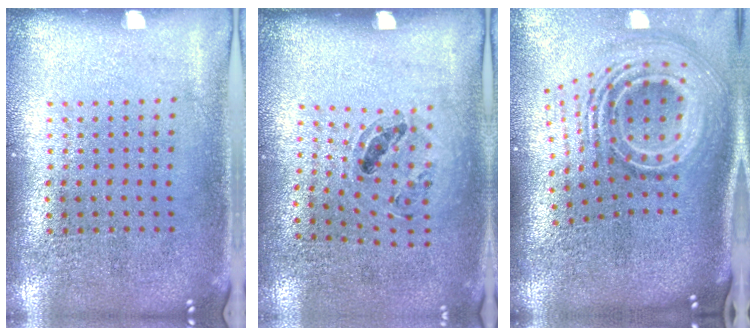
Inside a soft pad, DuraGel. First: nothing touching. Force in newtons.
{"total": 1.0, "press": 0.8, "slide": 0.5}
{"total": 3.2, "press": 2.0, "slide": 2.5}